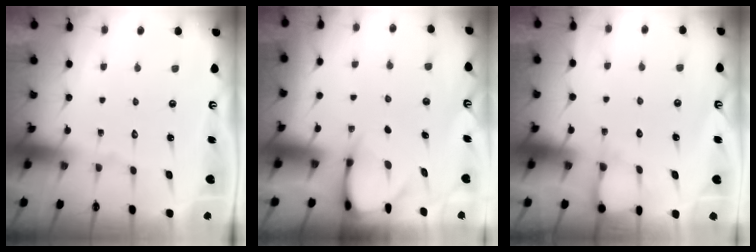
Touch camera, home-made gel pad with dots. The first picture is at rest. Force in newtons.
{"total": 3.8, "press": 3.8, "slide": 0.4}
{"total": 5.1, "press": 5.0, "slide": 0.5}